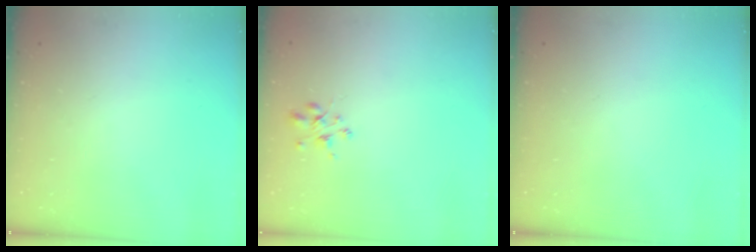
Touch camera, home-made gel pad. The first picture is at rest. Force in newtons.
{"total": 2.5, "press": 2.5, "slide": 0.5}
{"total": 0.0}